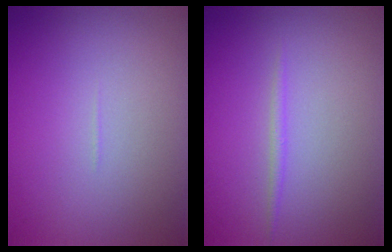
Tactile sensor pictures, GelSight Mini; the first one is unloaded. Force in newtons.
{"total": 0.7, "press": 0.7, "slide": 0.1}